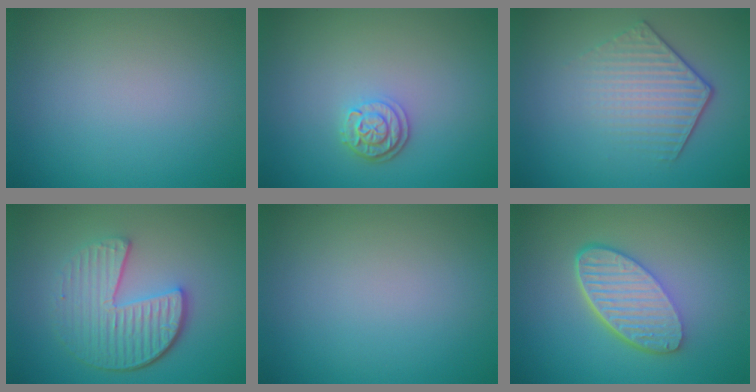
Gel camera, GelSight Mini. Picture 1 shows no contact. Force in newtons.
{"total": 2.5, "press": 2.1, "slide": 1.3}
{"total": 4.0, "press": 2.9, "slide": 2.7}
{"total": 5.6, "press": 4.2, "slide": 3.8}
{"total": 0.0}
{"total": 6.0, "press": 4.4, "slide": 4.1}